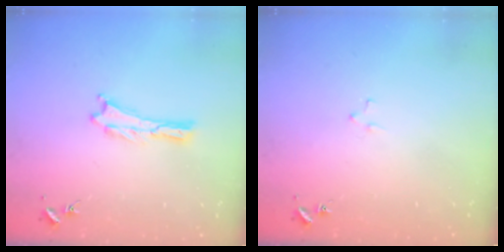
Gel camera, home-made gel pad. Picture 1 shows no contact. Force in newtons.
{"total": 1.9, "press": 1.9, "slide": 0.1}